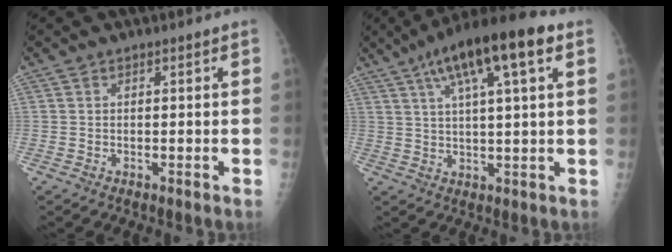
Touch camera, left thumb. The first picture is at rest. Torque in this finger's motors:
{"motor_torque": [0.80, -0.04, 1.20, -0.89, 0.36]}